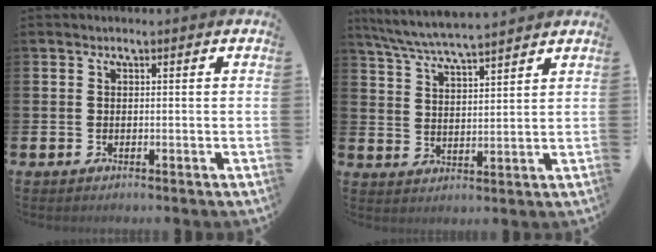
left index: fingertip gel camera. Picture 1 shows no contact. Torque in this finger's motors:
{"motor_torque": [0.12, -0.20, 0.69, 0.21]}